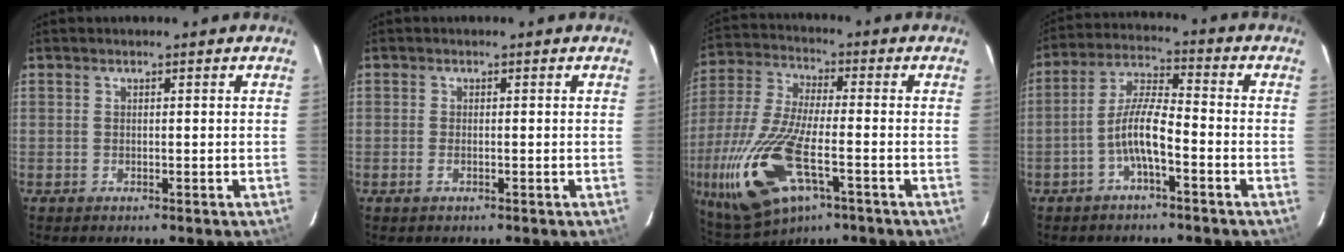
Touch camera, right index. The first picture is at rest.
{"total": 1.2, "force": [-0.5, 0.4, 1.0], "torque": [-0.020, 0.000, -0.010]}
{"total": 21.3, "force": [-8.3, 8.5, 17.7], "torque": [-0.397, -0.042, -0.150]}
{"total": 7.1, "force": [-3.2, 1.5, 6.2], "torque": [-0.131, 0.012, -0.061]}